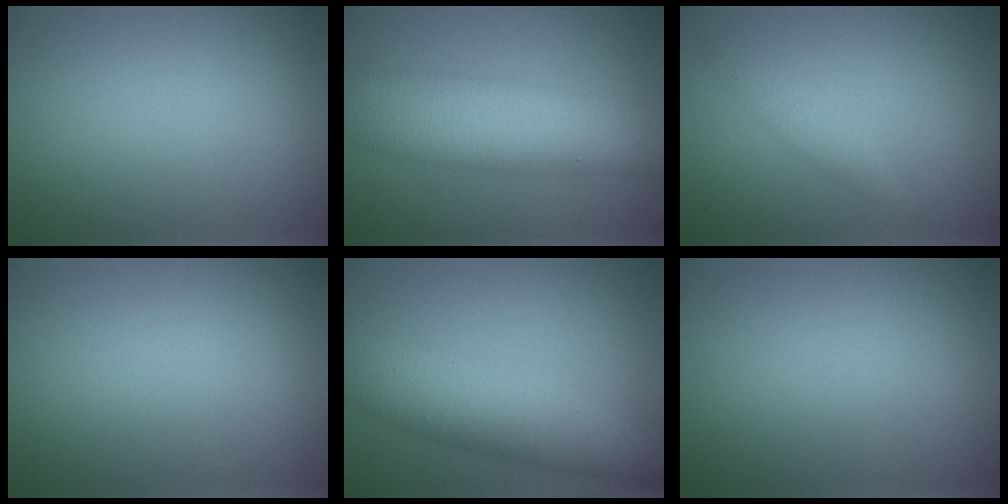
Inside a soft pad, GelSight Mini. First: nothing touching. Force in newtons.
{"total": 7.7, "press": 7.7, "slide": 0.3}
{"total": 1.5, "press": 1.5, "slide": 0.0}
{"total": 0.0}
{"total": 6.8, "press": 6.8, "slide": 0.1}
{"total": 0.0}